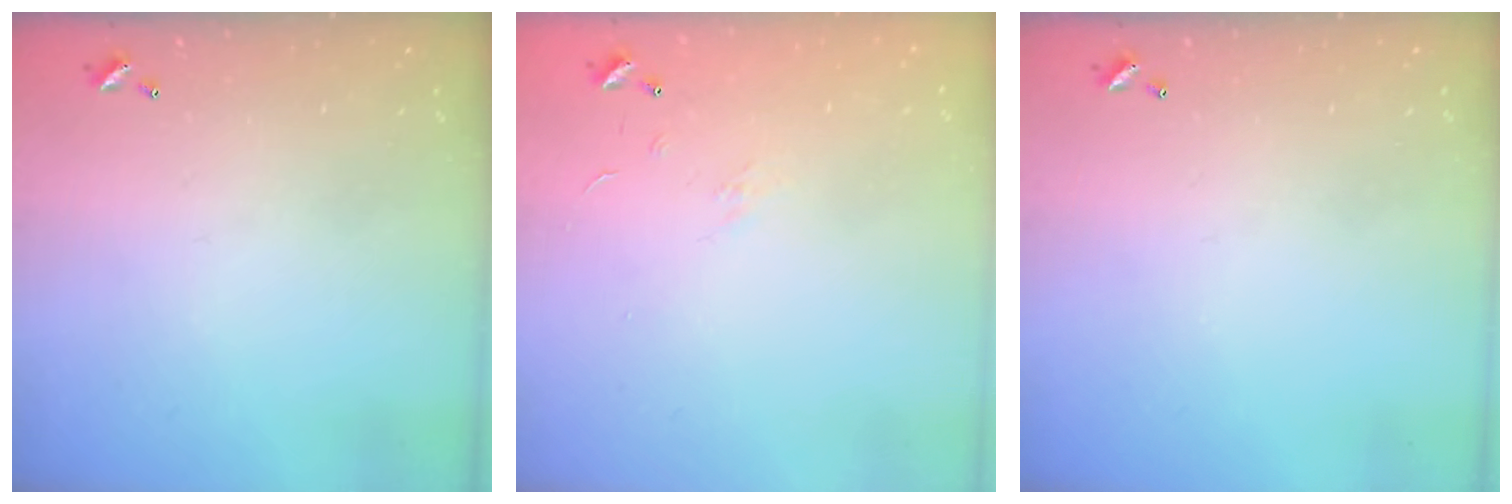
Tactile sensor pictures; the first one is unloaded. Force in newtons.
{"total": 4.7, "press": 4.6, "slide": 0.7}
{"total": 0.0}